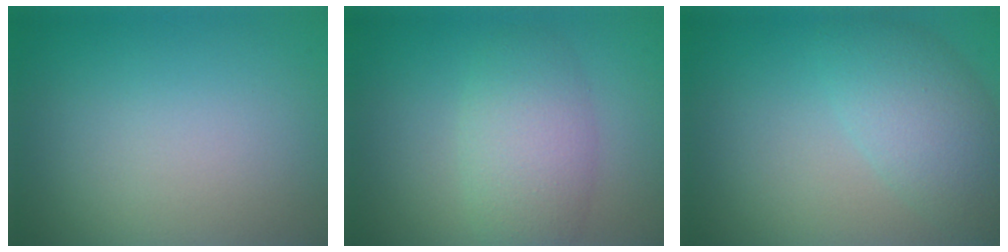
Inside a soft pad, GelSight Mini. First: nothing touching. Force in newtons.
{"total": 4.2, "press": 4.2, "slide": 0.1}
{"total": 4.8, "press": 4.8, "slide": 0.3}